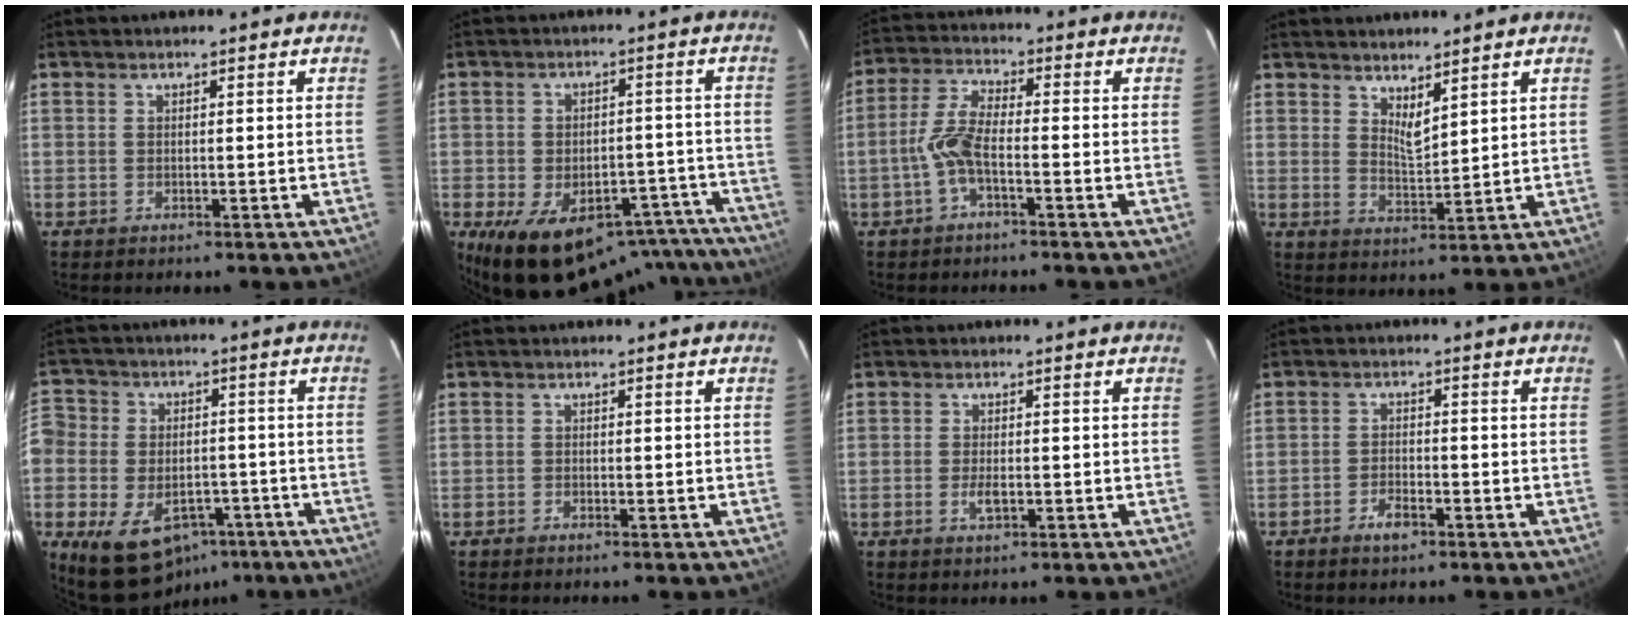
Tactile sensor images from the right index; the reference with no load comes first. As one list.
[{"total": 20.8, "force": [-15.0, 10.8, 9.4], "torque": [-0.163, 0.022, -0.169]}, {"total": 5.8, "force": [-2.3, 1.6, 5.1], "torque": [-0.118, 0.010, -0.048]}, {"total": 4.1, "force": [3.3, 1.1, 2.2], "torque": [-0.037, -0.007, 0.056]}, {"total": 19.9, "force": [-8.8, 15.1, 9.5], "torque": [-0.248, 0.019, -0.124]}, {"total": 0.5, "force": [-0.5, 0.1, 0.0], "torque": [0.000, 0.000, -0.011]}, {"total": 2.3, "force": [-0.6, 1.0, 2.0], "torque": [-0.042, -0.003, -0.011]}, {"total": 3.1, "force": [-2.2, 1.3, 1.6], "torque": [-0.038, 0.001, -0.041]}]